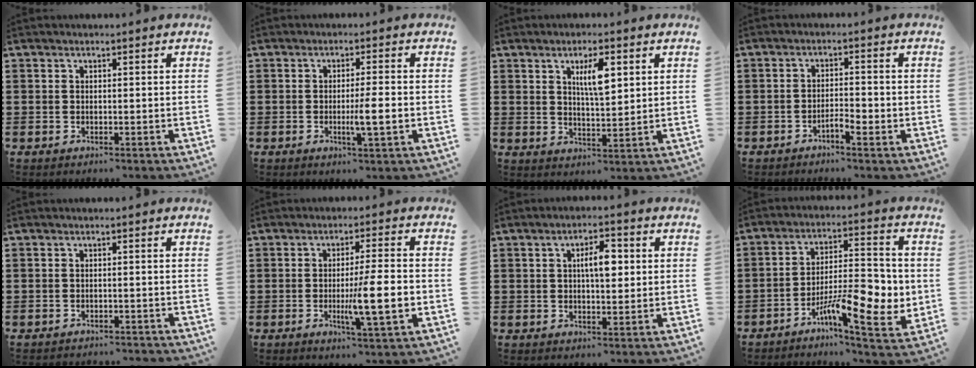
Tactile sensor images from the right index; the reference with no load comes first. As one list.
[{"total": 4.4, "force": [-0.9, 0.2, 4.3], "torque": [-0.073, -0.005, -0.018]}, {"total": 5.4, "force": [2.1, 1.6, 4.8], "torque": [-0.092, 0.004, 0.032]}, {"total": 2.4, "force": [-1.5, 0.4, 1.9], "torque": [-0.033, 0.003, -0.029]}, {"total": 1.3, "force": [-1.3, 0.0, 0.1], "torque": [-0.006, 0.001, -0.027]}, {"total": 9.5, "force": [-1.9, 1.2, 9.2], "torque": [-0.155, -0.017, -0.035]}, {"total": 4.8, "force": [0.7, 1.8, 4.4], "torque": [-0.071, 0.003, 0.006]}, {"total": 11.7, "force": [-4.1, 4.0, 10.2], "torque": [-0.147, 0.008, -0.066]}]